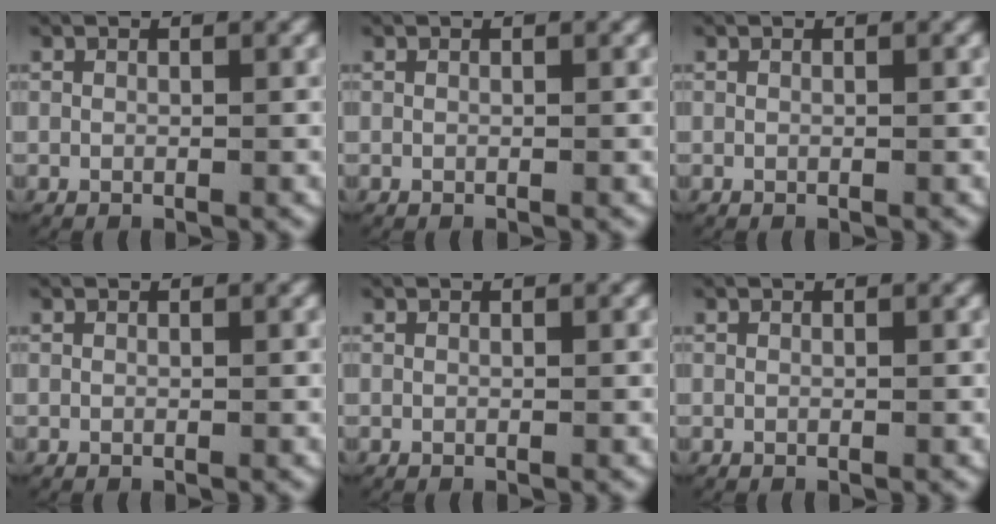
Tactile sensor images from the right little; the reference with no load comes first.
{"total": 0.0}
{"total": 0.0}
{"total": 0.0}
{"total": 0.0}
{"total": 0.0}